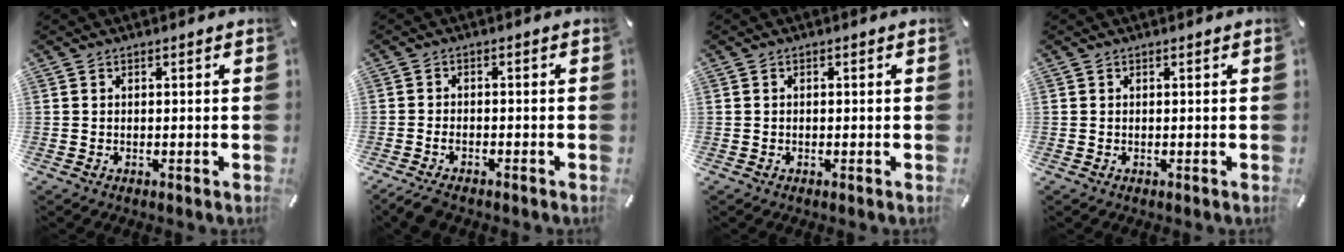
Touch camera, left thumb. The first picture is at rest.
{"total": 2.9, "force": [-2.1, 1.2, 1.6], "torque": [-0.041, 0.006, -0.044]}
{"total": 0.5, "force": [-0.2, 0.4, 0.3], "torque": [-0.005, 0.002, -0.005]}
{"total": 0.0}